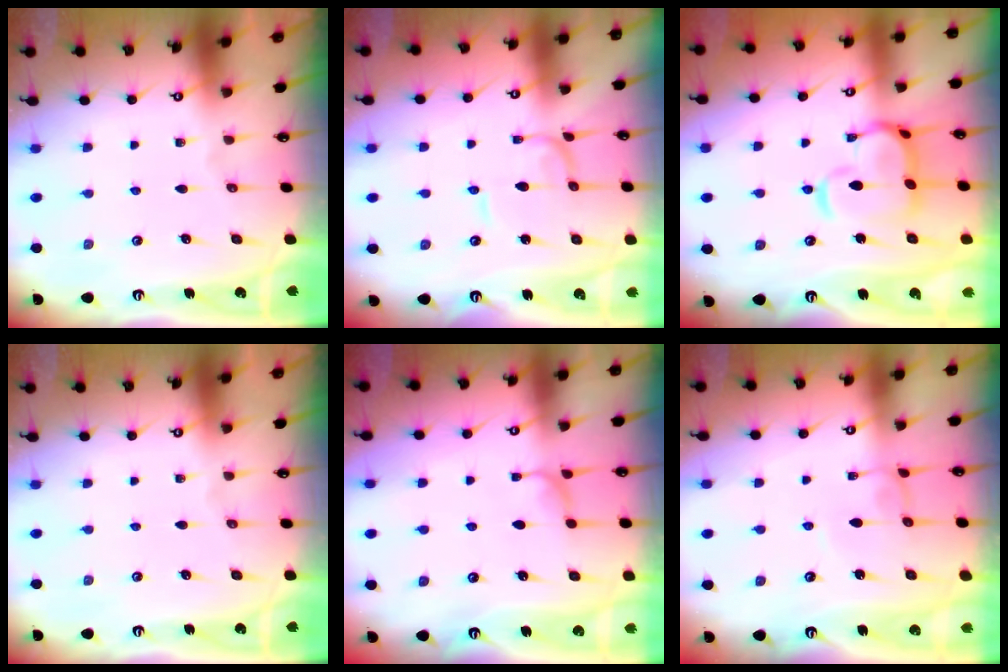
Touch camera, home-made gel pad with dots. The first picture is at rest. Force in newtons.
{"total": 1.3, "press": 1.3, "slide": 0.1}
{"total": 6.9, "press": 6.9, "slide": 0.7}
{"total": 0.0}
{"total": 2.3, "press": 2.3, "slide": 0.4}
{"total": 1.0, "press": 0.9, "slide": 0.4}